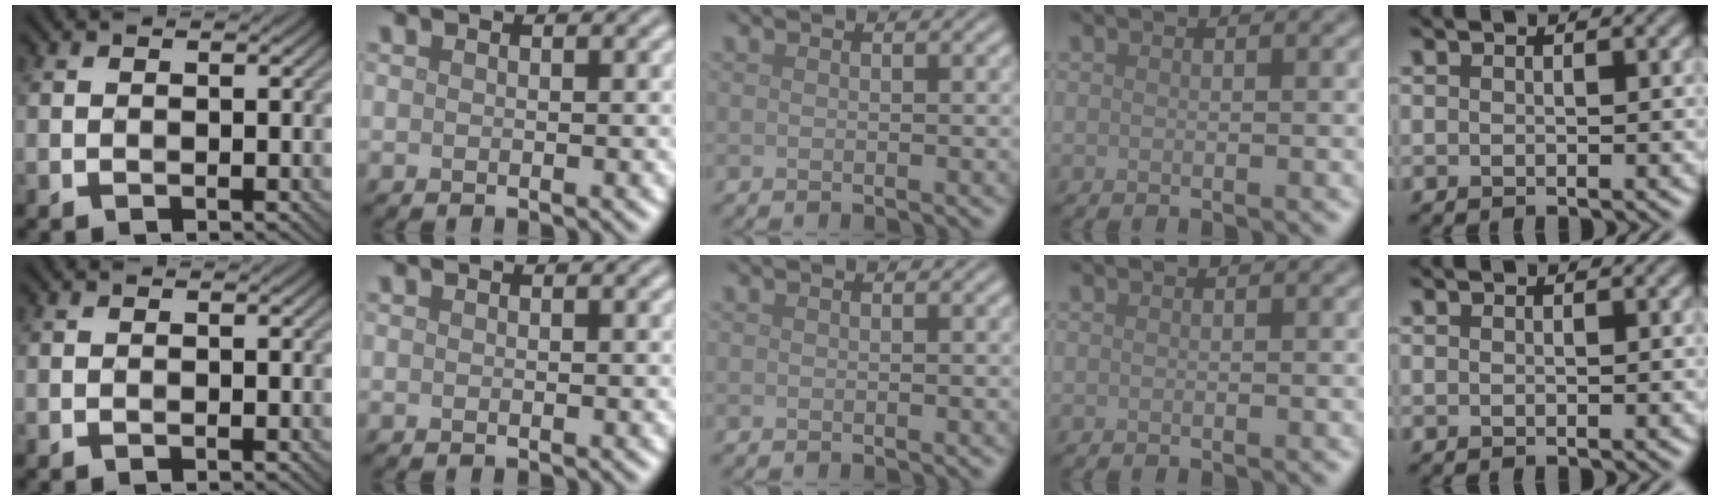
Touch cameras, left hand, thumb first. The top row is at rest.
{}